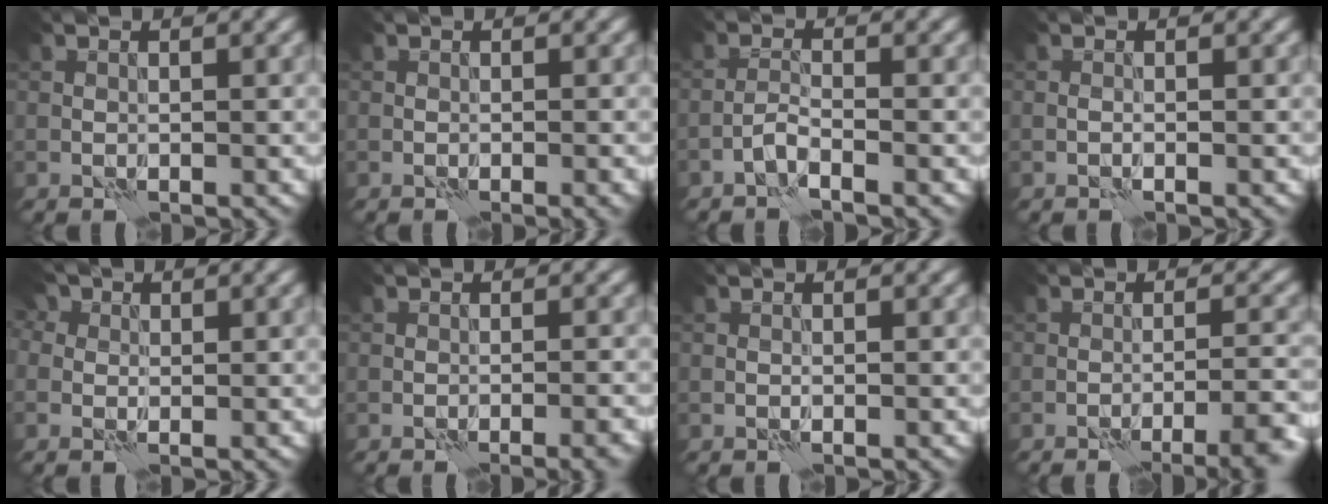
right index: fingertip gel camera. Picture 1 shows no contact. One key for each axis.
{"total": 1.3, "fx": -0.6, "fy": 0.2, "fz": 1.1, "tx": -0.012, "ty": -0.001, "tz": -0.009}
{"total": 1.8, "fx": -1.2, "fy": 0.3, "fz": 1.3, "tx": -0.027, "ty": 0.006, "tz": -0.029}
{"total": 0.5, "fx": -0.3, "fy": 0.0, "fz": 0.4, "tx": -0.009, "ty": 0.000, "tz": -0.007}
{"total": 3.5, "fx": 1.7, "fy": 2.5, "fz": 1.7, "tx": -0.024, "ty": 0.022, "tz": 0.000}
{"total": 3.4, "fx": -2.1, "fy": 0.7, "fz": 2.6, "tx": -0.030, "ty": 0.013, "tz": -0.028}
{"total": 0.0}
{"total": 6.7, "fx": -4.6, "fy": 1.4, "fz": 4.6, "tx": -0.059, "ty": 0.007, "tz": -0.057}